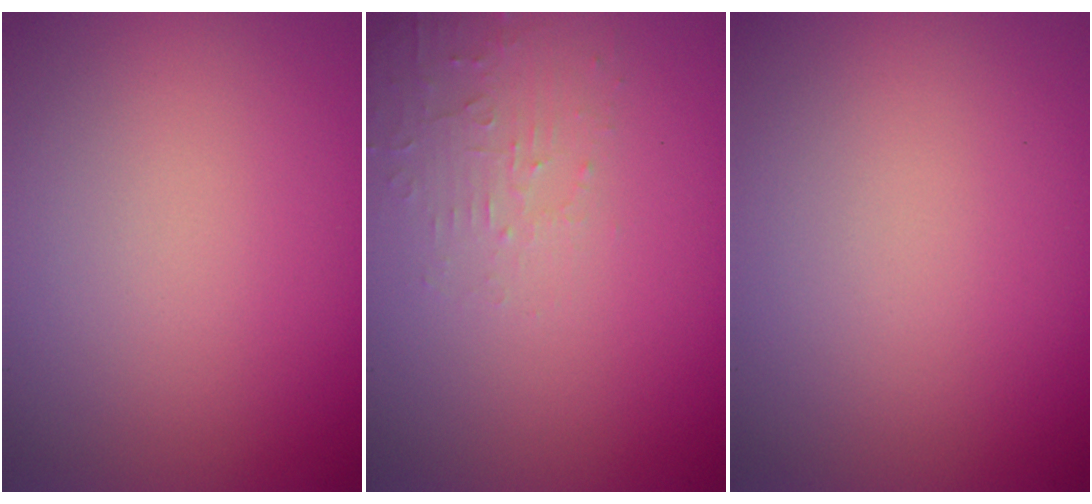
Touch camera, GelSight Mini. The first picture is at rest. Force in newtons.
{"total": 1.9, "press": 1.9, "slide": 0.3}
{"total": 0.0}